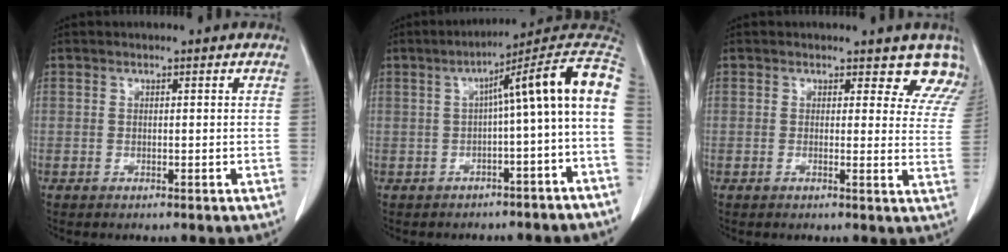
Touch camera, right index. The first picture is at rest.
{"total": 12.2, "force": [-0.3, -0.2, 12.2], "torque": [-0.161, 0.044, -0.015]}
{"total": 7.0, "force": [6.2, 2.8, 1.4], "torque": [0.027, -0.020, 0.030]}